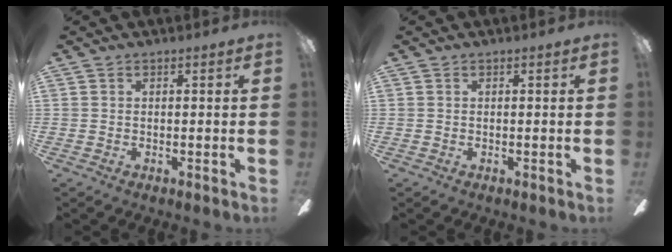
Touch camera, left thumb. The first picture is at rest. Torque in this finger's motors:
{"motor_torque": [0.00, 0.00, 0.00, 0.00, 0.00]}